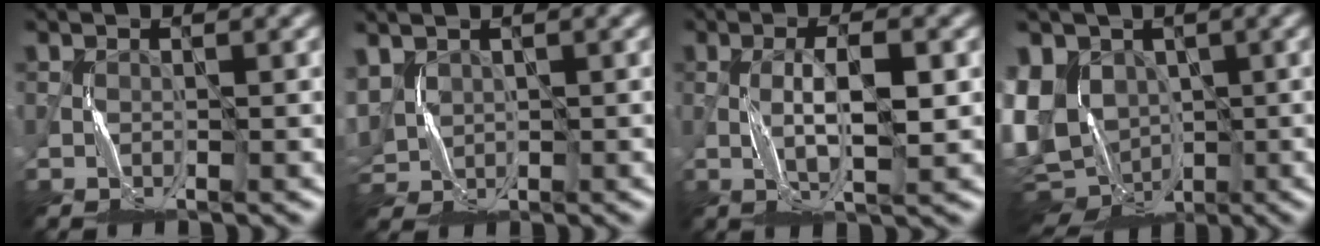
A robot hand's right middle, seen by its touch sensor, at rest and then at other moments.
{"total": 3.1, "force": [1.1, 2.3, 1.7], "torque": [-0.055, 0.004, 0.027]}
{"total": 4.4, "force": [-0.1, 0.9, 4.3], "torque": [-0.092, 0.003, 0.000]}
{"total": 11.0, "force": [-2.2, 8.5, 6.5], "torque": [-0.130, -0.007, -0.021]}